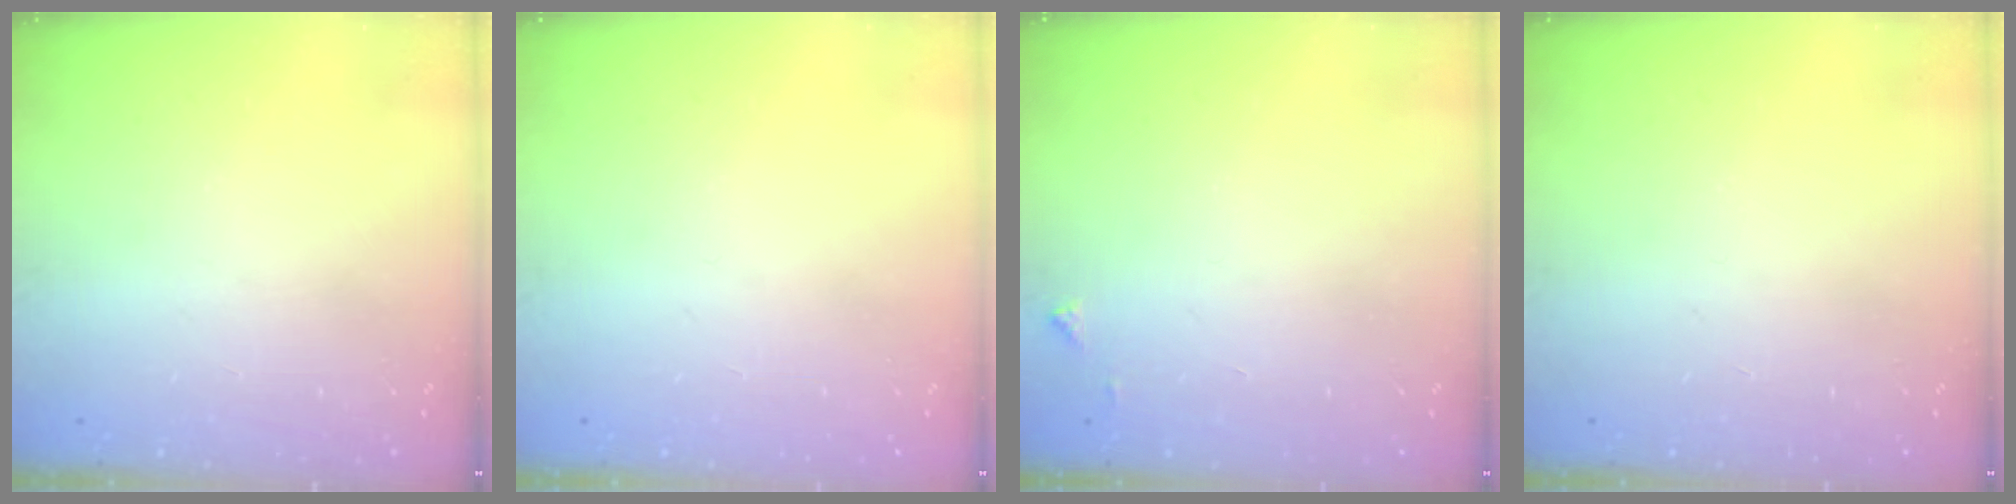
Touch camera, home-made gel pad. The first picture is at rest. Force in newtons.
{"total": 0.0}
{"total": 3.6, "press": 3.6, "slide": 0.5}
{"total": 0.0}